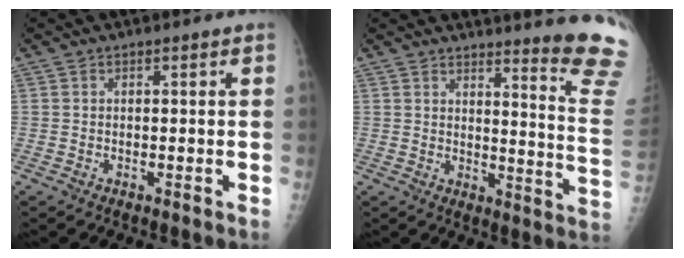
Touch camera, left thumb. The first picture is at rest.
{"total": 16.6, "force": [14.5, -0.1, 8.0], "torque": [-0.086, -0.169, 0.163]}